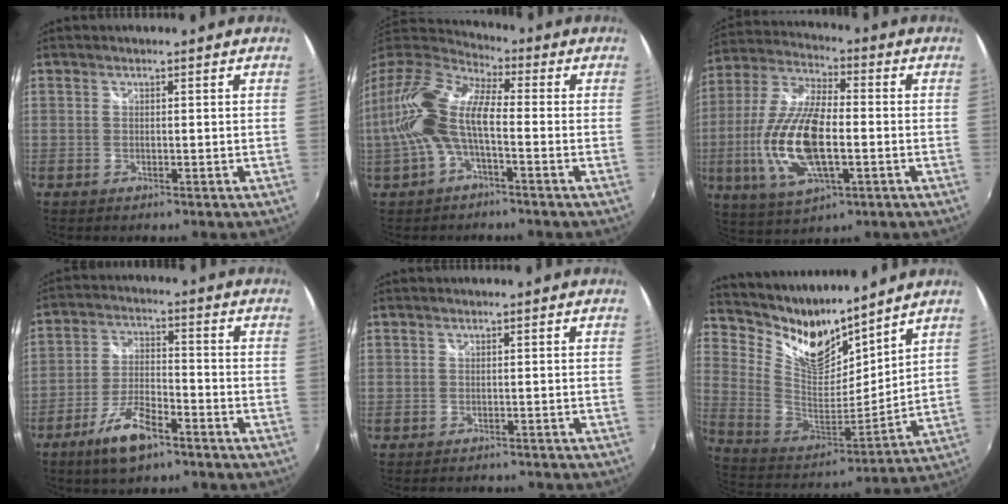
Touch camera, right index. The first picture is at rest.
{"total": 15.6, "force": [-2.3, 6.8, 13.9], "torque": [-0.286, 0.009, -0.049]}
{"total": 17.6, "force": [-3.4, 6.8, 15.9], "torque": [-0.332, -0.008, -0.063]}
{"total": 9.3, "force": [-6.2, 3.1, 6.3], "torque": [-0.137, -0.004, -0.113]}
{"total": 2.2, "force": [-1.8, 1.2, 0.4], "torque": [-0.003, 0.001, -0.025]}
{"total": 15.4, "force": [12.6, 6.0, 6.6], "torque": [-0.153, -0.018, 0.241]}